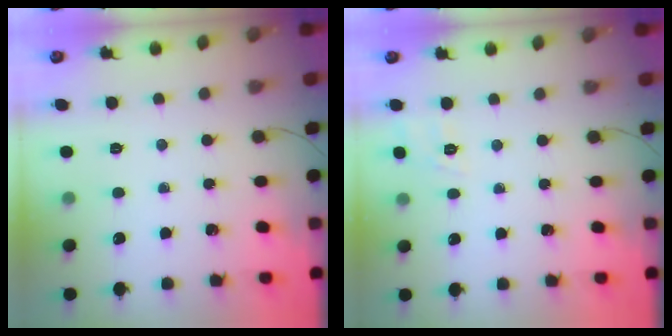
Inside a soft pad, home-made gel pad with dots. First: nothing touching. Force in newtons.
{"total": 8.4, "press": 8.2, "slide": 2.0}